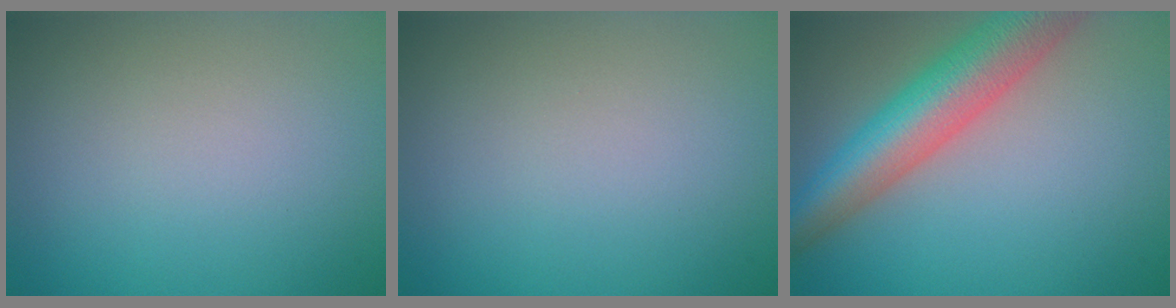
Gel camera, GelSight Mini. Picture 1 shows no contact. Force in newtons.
{"total": 0.0}
{"total": 8.1, "press": 8.1, "slide": 0.4}